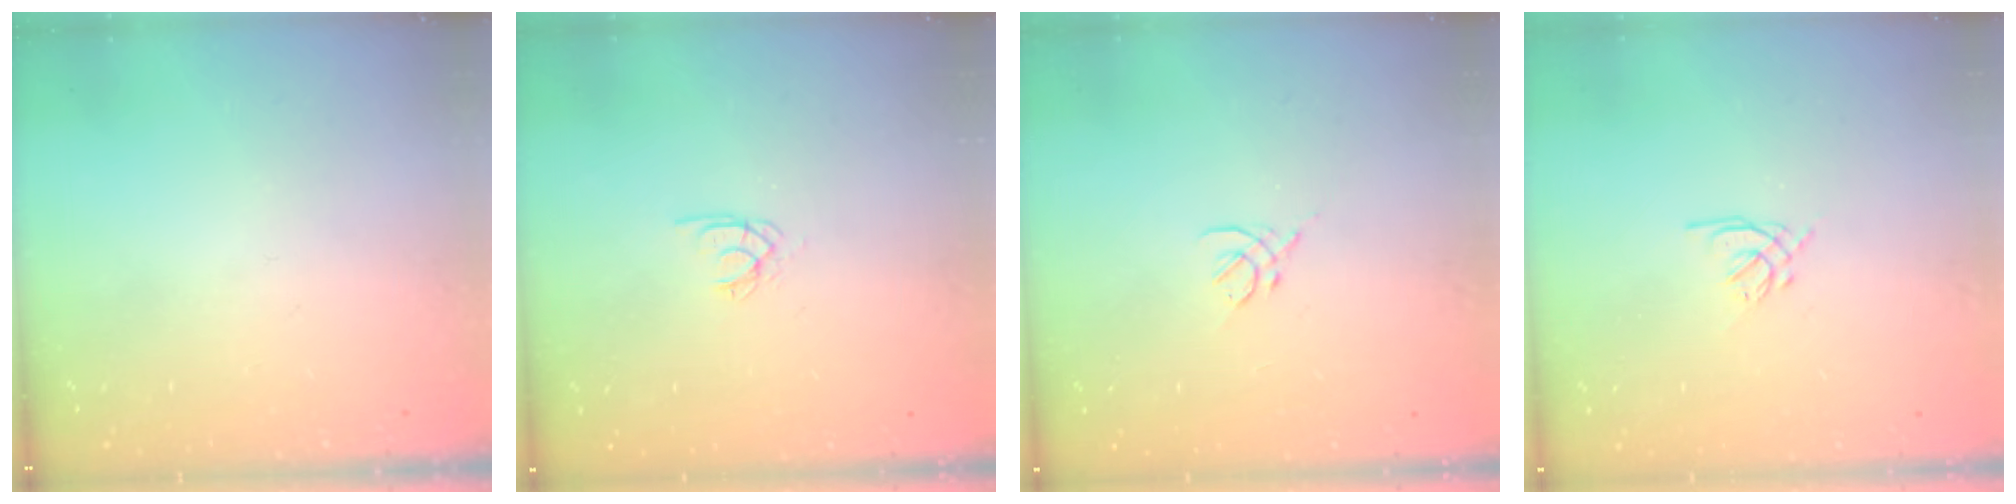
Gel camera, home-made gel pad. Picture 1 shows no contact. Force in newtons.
{"total": 2.0, "press": 2.0, "slide": 0.4}
{"total": 2.7, "press": 2.6, "slide": 0.8}
{"total": 1.6, "press": 1.5, "slide": 0.6}